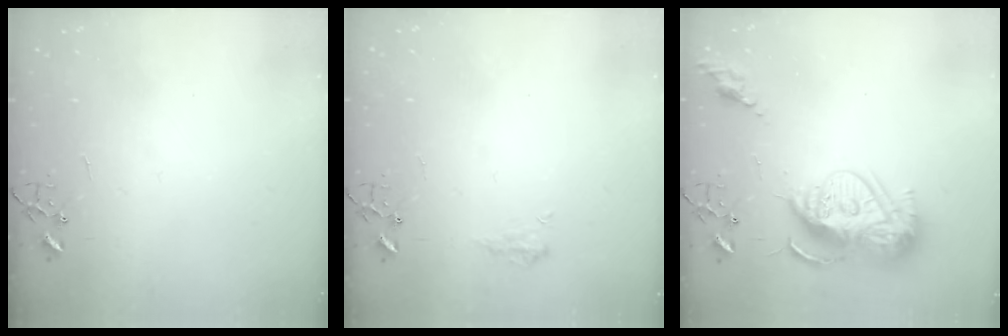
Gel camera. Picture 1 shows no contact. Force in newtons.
{"total": 8.2, "press": 8.2, "slide": 0.5}
{"total": 16.1, "press": 16.0, "slide": 1.7}